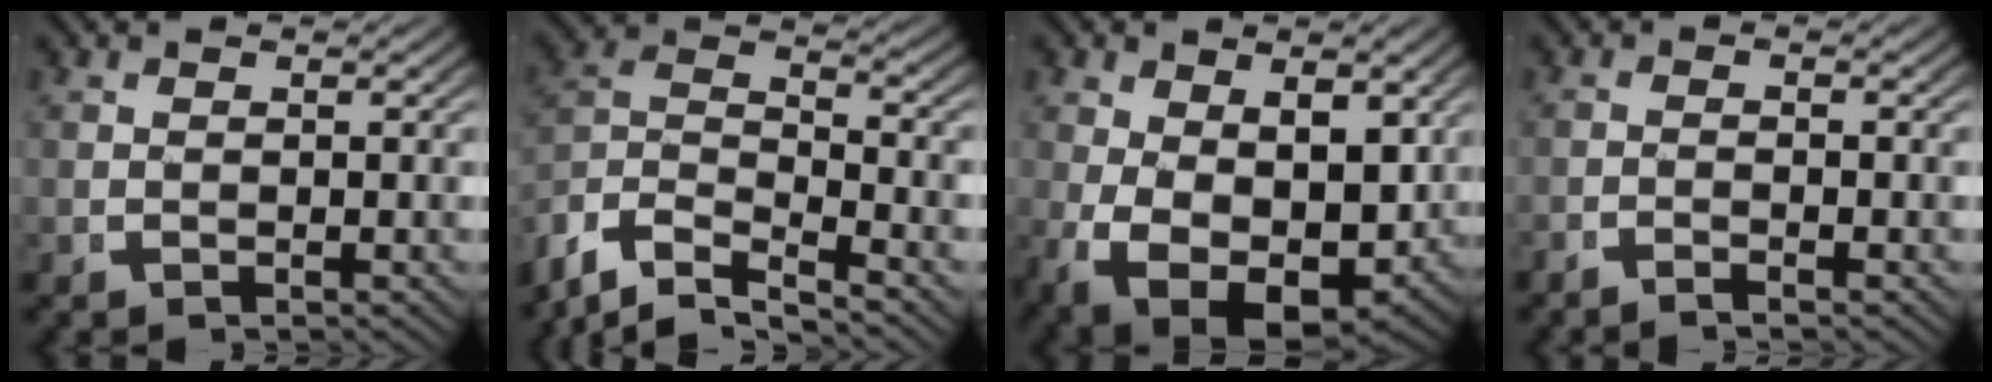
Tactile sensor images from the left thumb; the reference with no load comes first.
{"total": 11.2, "force": [-2.8, 8.4, 6.9], "torque": [-0.166, -0.042, -0.045]}
{"total": 10.7, "force": [-3.1, 7.1, 7.3], "torque": [-0.166, -0.068, -0.022]}
{"total": 1.3, "force": [-1.2, 0.0, 0.4], "torque": [-0.004, -0.001, -0.027]}